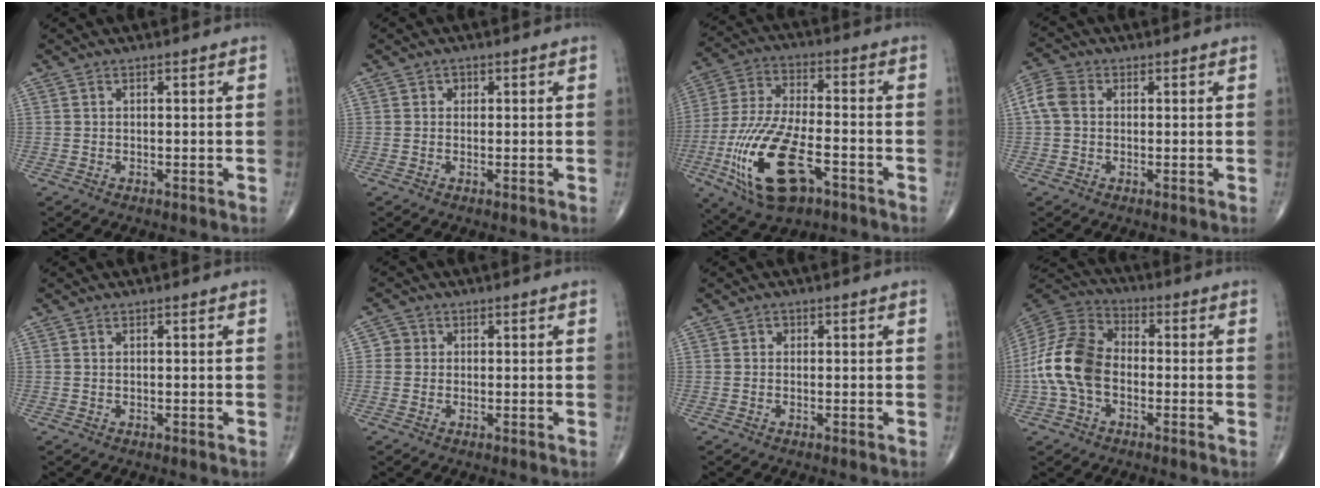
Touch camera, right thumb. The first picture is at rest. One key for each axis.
{"total": 1.1, "fx": 0.3, "fy": 1.0, "fz": 0.3, "tx": 0.006, "ty": 0.001, "tz": 0.002}
{"total": 19.7, "fx": -7.7, "fy": 8.4, "fz": 16.0, "tx": -0.334, "ty": 0.019, "tz": -0.133}
{"total": 5.0, "fx": 0.5, "fy": 3.9, "fz": 3.2, "tx": -0.075, "ty": 0.017, "tz": 0.004}
{"total": 0.0}
{"total": 2.2, "fx": 0.1, "fy": 2.2, "fz": 0.4, "tx": 0.008, "ty": 0.005, "tz": -0.003}
{"total": 0.8, "fx": 0.2, "fy": 0.8, "fz": 0.3, "tx": 0.003, "ty": 0.002, "tz": 0.001}
{"total": 14.3, "fx": -2.3, "fy": 9.5, "fz": 10.4, "tx": -0.211, "ty": 0.037, "tz": -0.053}